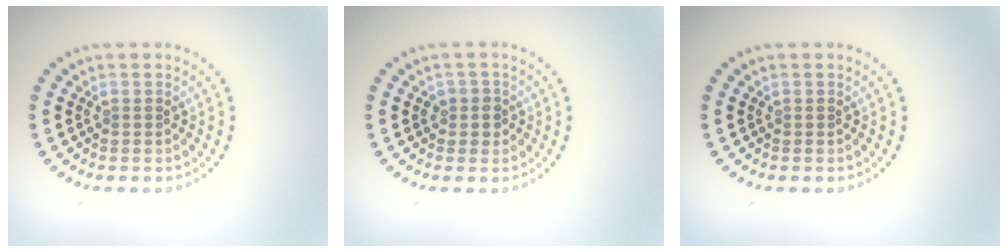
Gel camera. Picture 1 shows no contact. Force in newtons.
{"total": 1.5, "press": 1.3, "slide": 0.6}
{"total": 0.0}